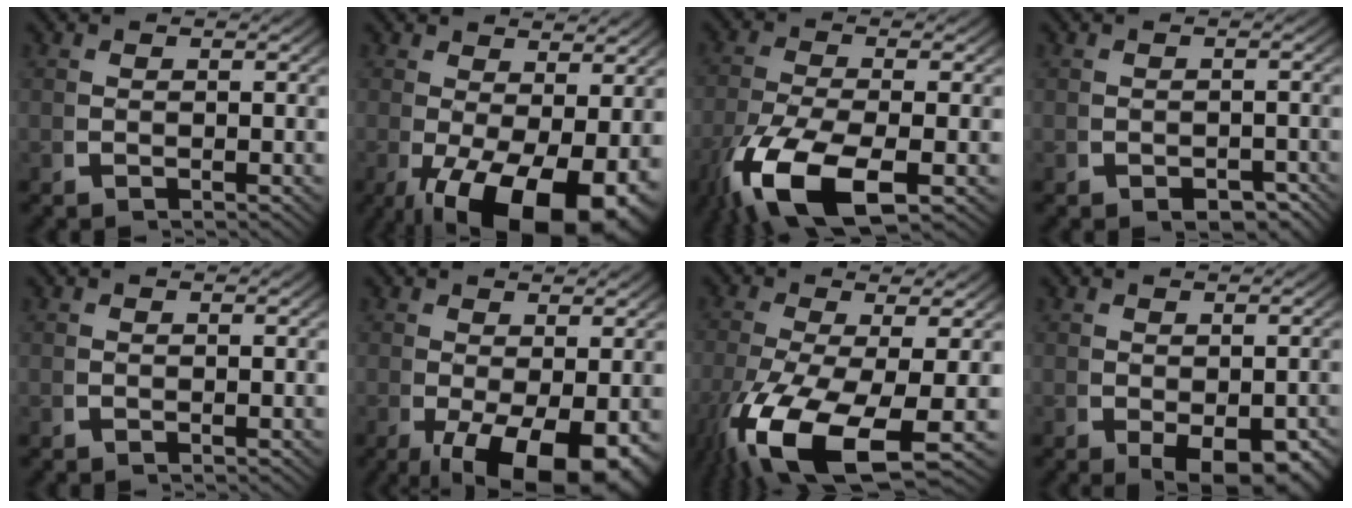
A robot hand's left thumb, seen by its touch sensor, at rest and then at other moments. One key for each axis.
{"total": 9.7, "fx": -2.9, "fy": 5.0, "fz": 7.8, "tx": -0.129, "ty": -0.053, "tz": -0.018}
{"total": 9.3, "fx": -3.5, "fy": 4.4, "fz": 7.5, "tx": -0.176, "ty": -0.033, "tz": -0.041}
{"total": 1.8, "fx": -1.2, "fy": 1.0, "fz": 0.8, "tx": -0.007, "ty": -0.007, "tz": -0.019}
{"total": 0.0}
{"total": 8.3, "fx": -3.0, "fy": 4.1, "fz": 6.6, "tx": -0.108, "ty": -0.048, "tz": -0.023}
{"total": 9.9, "fx": -3.0, "fy": 4.3, "fz": 8.4, "tx": -0.191, "ty": -0.039, "tz": -0.025}
{"total": 4.1, "fx": -1.3, "fy": 2.3, "fz": 3.1, "tx": -0.059, "ty": -0.034, "tz": 0.001}